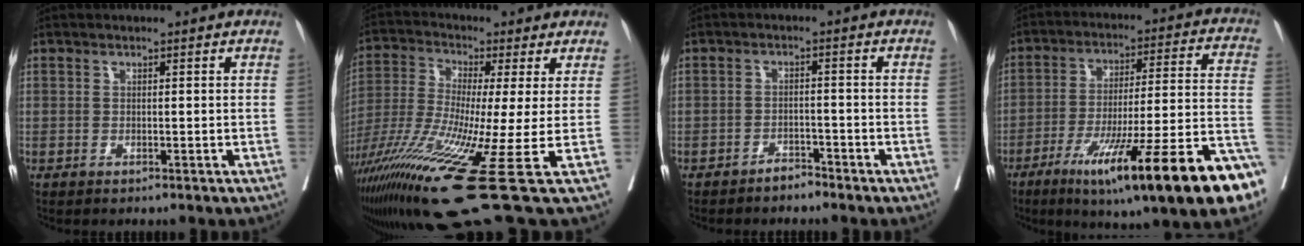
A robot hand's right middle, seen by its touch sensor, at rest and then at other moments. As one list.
[{"total": 19.5, "force": [-8.6, -0.5, 17.5], "torque": [-0.329, -0.050, -0.160]}, {"total": 2.2, "force": [-2.1, 0.7, 0.5], "torque": [-0.012, 0.001, -0.034]}, {"total": 26.0, "force": [-14.5, 1.7, 21.5], "torque": [-0.237, -0.019, -0.231]}]